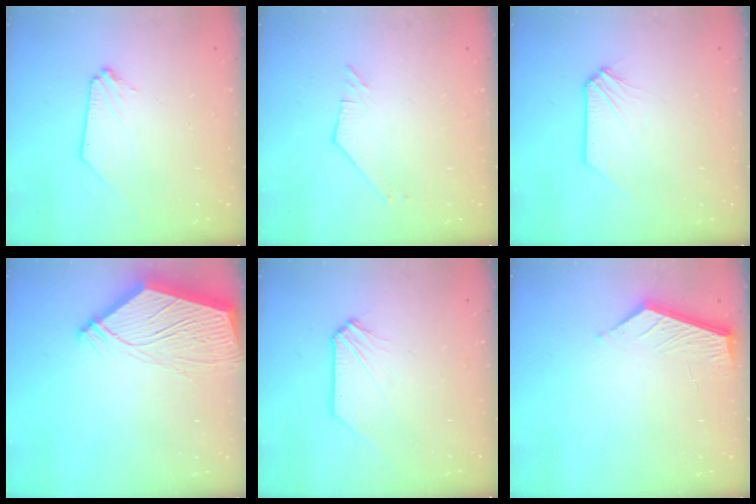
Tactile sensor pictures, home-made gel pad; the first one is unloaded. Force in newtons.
{"total": 1.8, "press": 1.8, "slide": 0.1}
{"total": 0.0}
{"total": 13.6, "press": 13.6, "slide": 1.1}
{"total": 0.0}
{"total": 4.9, "press": 4.9, "slide": 0.4}